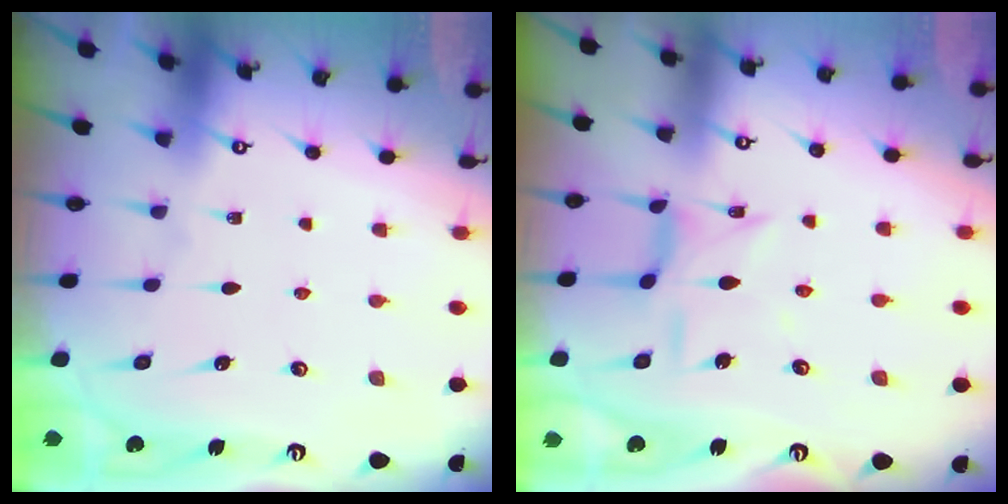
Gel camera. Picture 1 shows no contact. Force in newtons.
{"total": 6.1, "press": 6.1, "slide": 0.4}